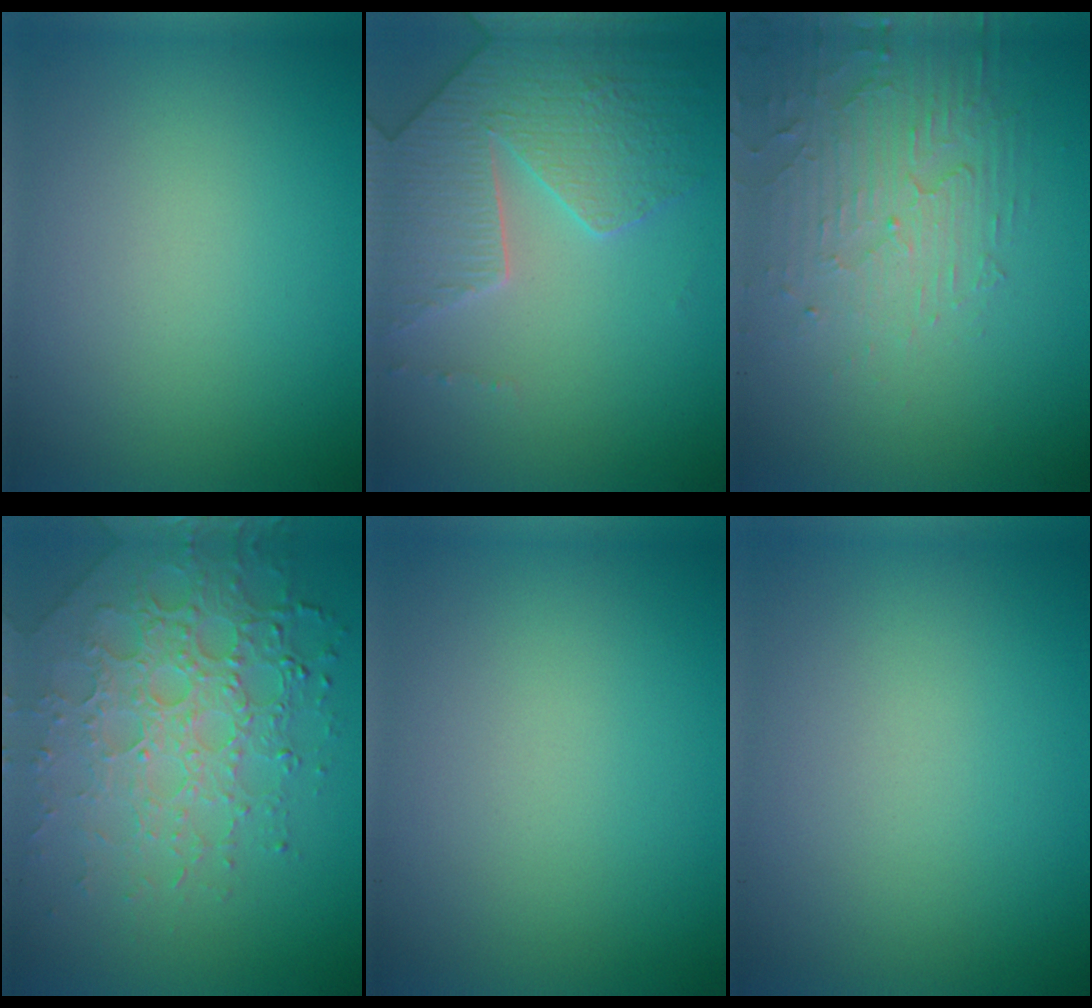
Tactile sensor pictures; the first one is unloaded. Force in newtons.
{"total": 4.2, "press": 4.1, "slide": 1.0}
{"total": 4.9, "press": 3.2, "slide": 3.7}
{"total": 7.1, "press": 5.1, "slide": 4.9}
{"total": 0.0}
{"total": 0.0}